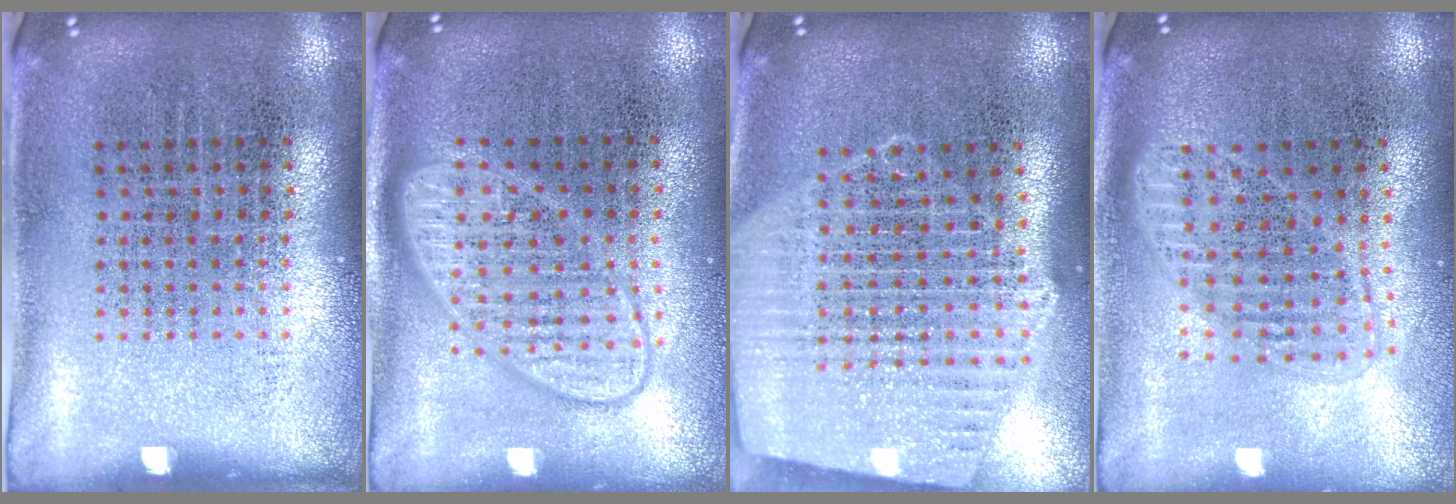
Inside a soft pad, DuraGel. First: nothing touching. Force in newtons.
{"total": 2.6, "press": 2.6, "slide": 0.4}
{"total": 2.1, "press": 1.9, "slide": 0.9}
{"total": 1.6, "press": 1.4, "slide": 0.8}